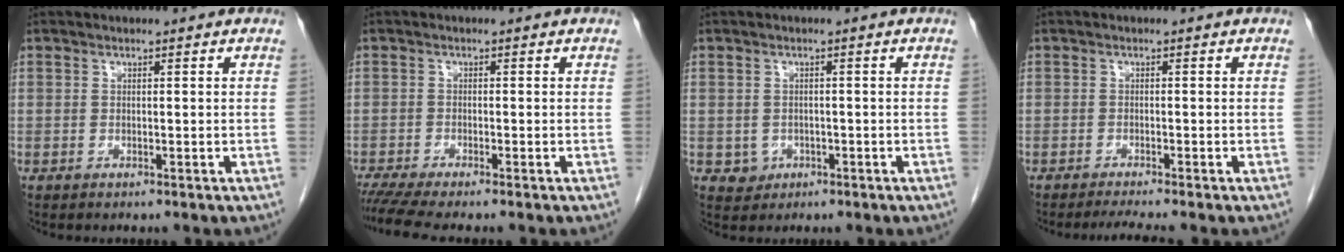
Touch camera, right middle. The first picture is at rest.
{"total": 4.8, "force": [-4.1, -0.4, 2.5], "torque": [-0.041, -0.014, -0.071]}
{"total": 2.4, "force": [-0.7, 2.2, 0.5], "torque": [-0.005, 0.005, -0.003]}
{"total": 2.7, "force": [-2.4, -0.8, 1.1], "torque": [-0.022, -0.009, -0.043]}